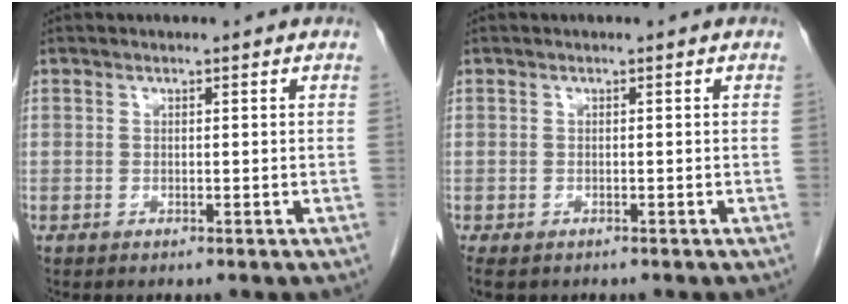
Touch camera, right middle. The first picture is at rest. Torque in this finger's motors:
{"motor_torque": [0.29, -0.08, 0.03, 0.03]}